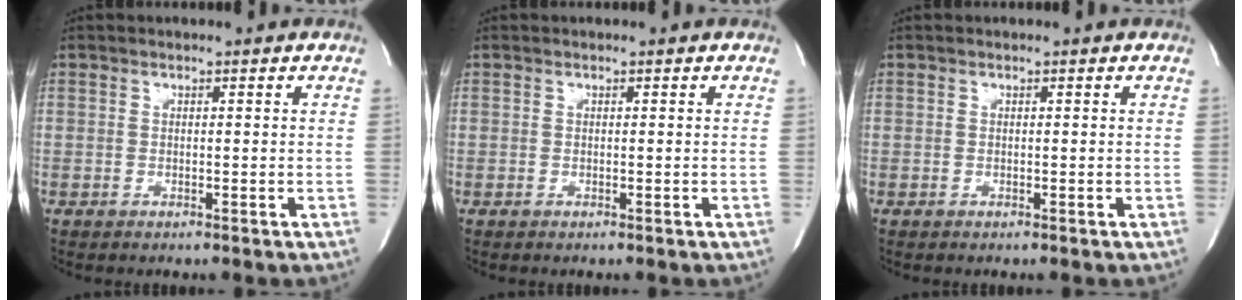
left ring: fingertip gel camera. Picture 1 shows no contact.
{"total": 0.0}
{"total": 0.0}